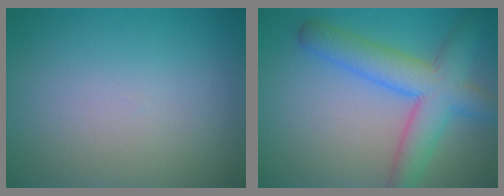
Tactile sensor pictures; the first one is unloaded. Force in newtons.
{"total": 6.6, "press": 6.6, "slide": 0.2}